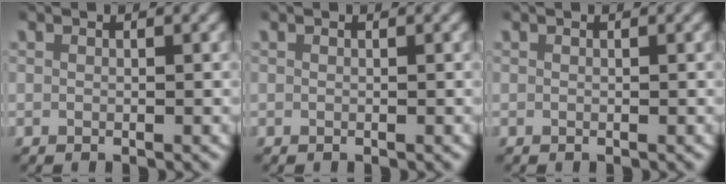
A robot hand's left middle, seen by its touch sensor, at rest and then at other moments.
{"total": 0.0}
{"total": 0.0}